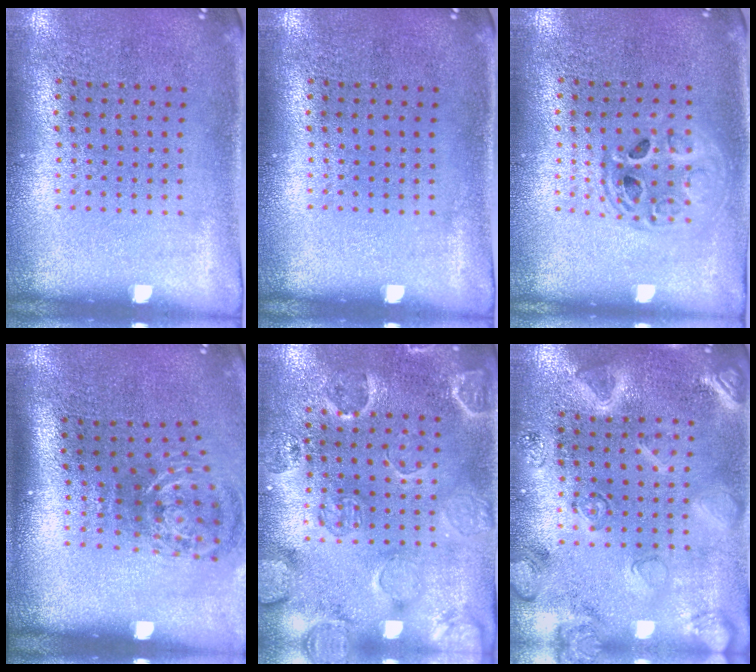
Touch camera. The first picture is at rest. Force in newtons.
{"total": 0.0}
{"total": 1.6, "press": 1.4, "slide": 0.7}
{"total": 1.6, "press": 1.2, "slide": 1.1}
{"total": 2.5, "press": 2.0, "slide": 1.5}
{"total": 2.7, "press": 2.7, "slide": 0.4}